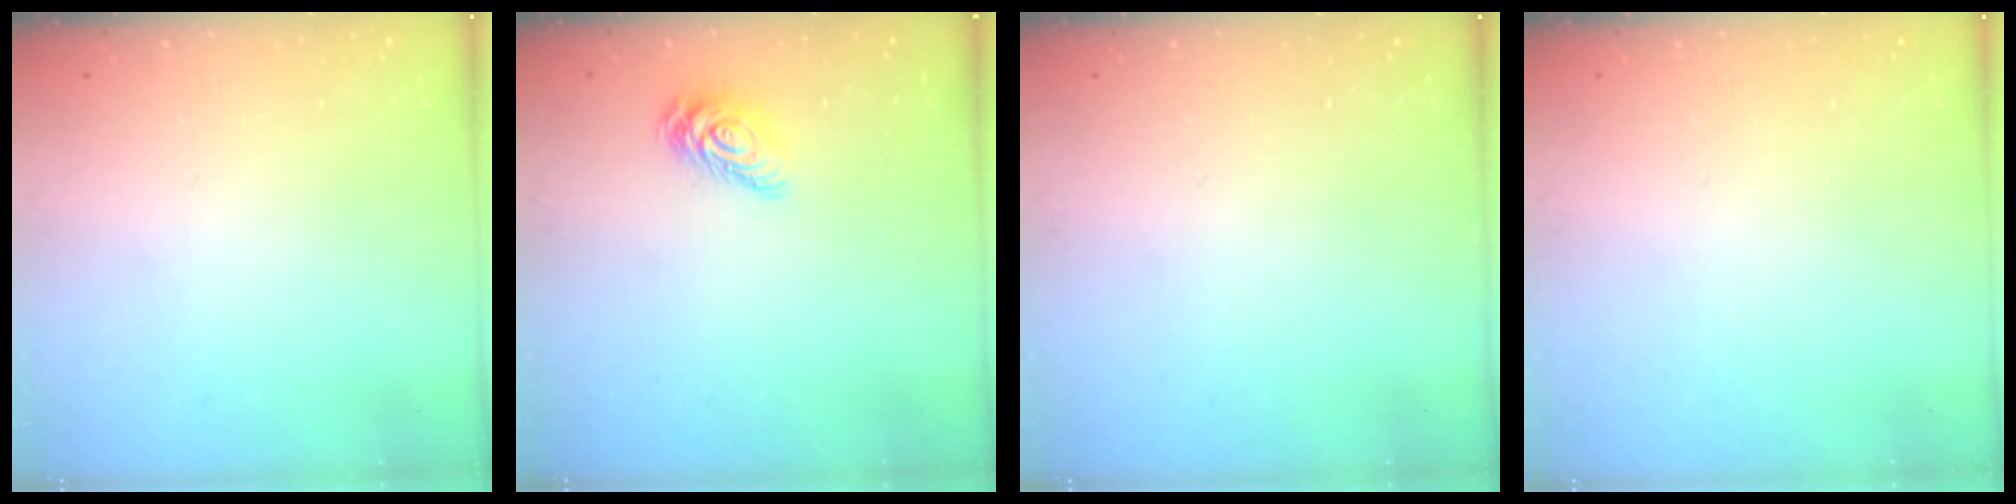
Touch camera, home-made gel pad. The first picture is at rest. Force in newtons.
{"total": 9.4, "press": 9.4, "slide": 0.6}
{"total": 0.0}
{"total": 0.0}